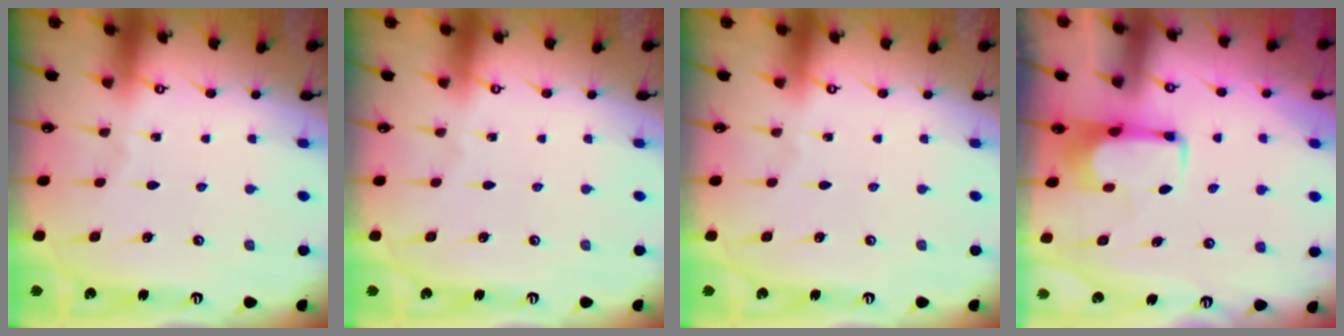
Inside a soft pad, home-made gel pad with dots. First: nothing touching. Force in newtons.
{"total": 0.0}
{"total": 0.0}
{"total": 2.0, "press": 2.0, "slide": 0.4}